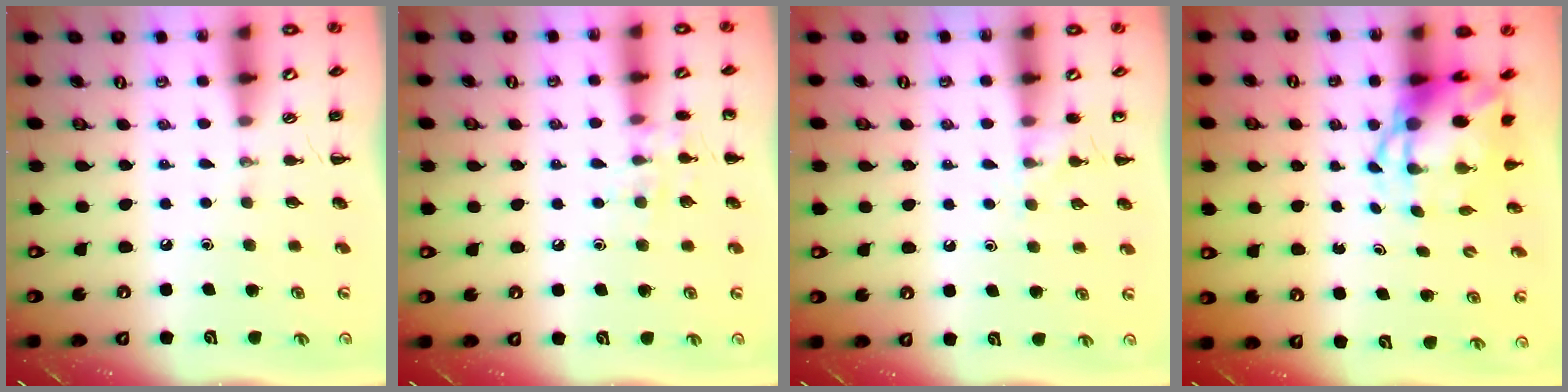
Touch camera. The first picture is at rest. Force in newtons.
{"total": 7.6, "press": 7.4, "slide": 1.7}
{"total": 6.4, "press": 6.1, "slide": 1.9}
{"total": 6.3, "press": 6.1, "slide": 1.7}